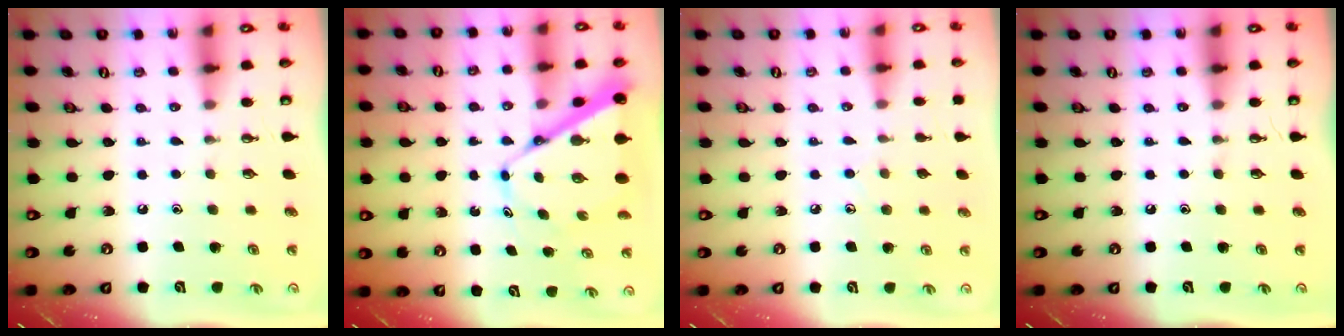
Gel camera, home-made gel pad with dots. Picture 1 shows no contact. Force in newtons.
{"total": 10.1, "press": 10.0, "slide": 0.9}
{"total": 5.3, "press": 5.3, "slide": 0.5}
{"total": 0.0}